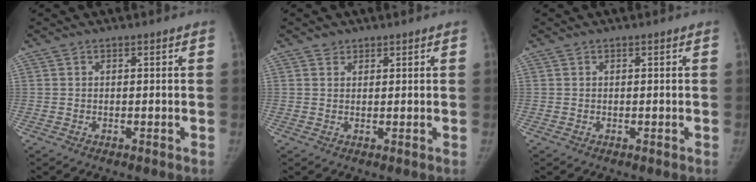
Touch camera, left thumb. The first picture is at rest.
{"total": 1.3, "force": [0.9, 0.9, 0.0], "torque": [0.011, -0.005, 0.011]}
{"total": 0.0}